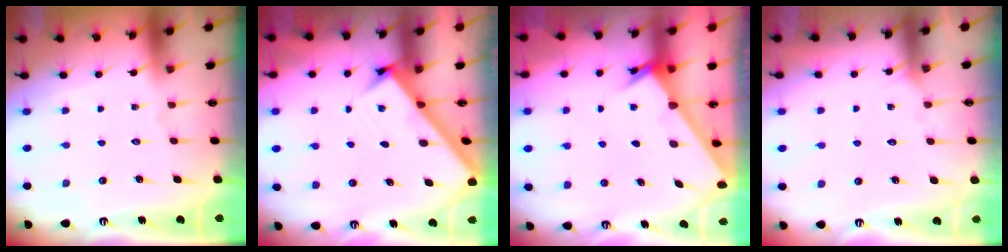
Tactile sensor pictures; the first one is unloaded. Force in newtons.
{"total": 2.9, "press": 2.9, "slide": 0.4}
{"total": 2.3, "press": 2.3, "slide": 0.3}
{"total": 3.0, "press": 3.0, "slide": 0.3}